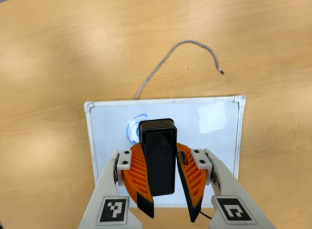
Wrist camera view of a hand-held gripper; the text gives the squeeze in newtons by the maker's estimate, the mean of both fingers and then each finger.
{"total": 12.1, "left": 11.5, "right": 12.6}